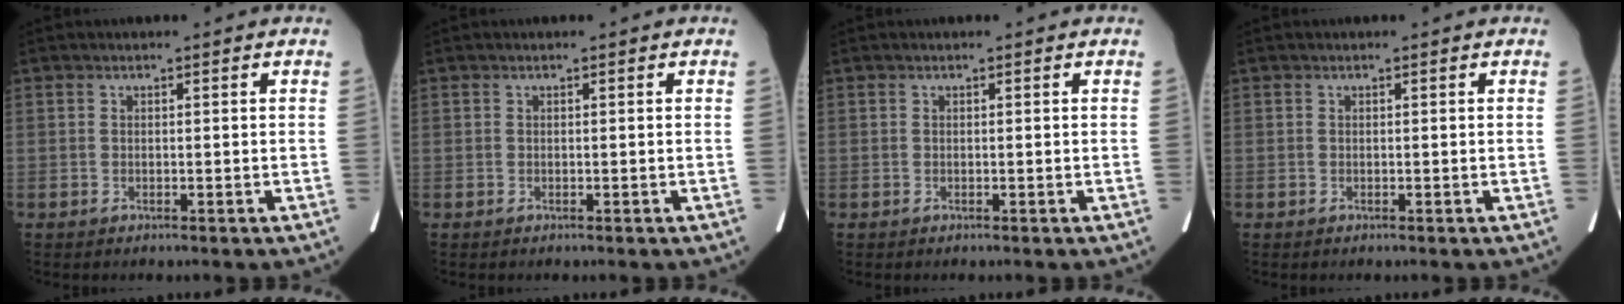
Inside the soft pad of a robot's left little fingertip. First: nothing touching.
{"total": 0.0}
{"total": 0.0}
{"total": 0.0}